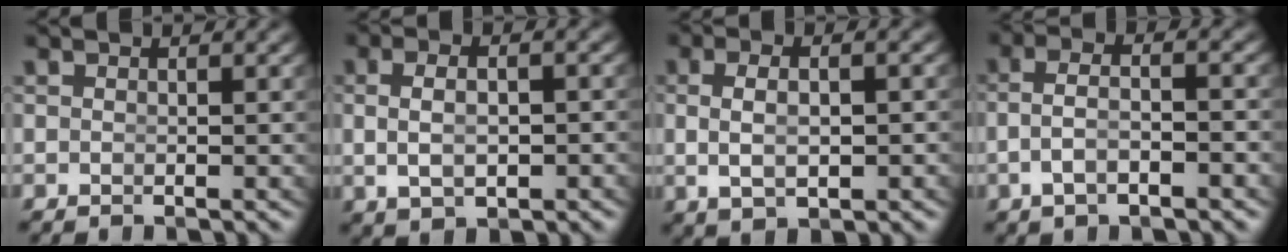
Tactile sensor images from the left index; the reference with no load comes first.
{"total": 3.4, "force": [-0.3, 1.7, 3.0], "torque": [-0.053, -0.005, 0.006]}
{"total": 3.8, "force": [-0.1, 1.7, 3.4], "torque": [-0.062, -0.005, 0.010]}
{"total": 3.3, "force": [-1.3, 1.3, 2.8], "torque": [-0.058, -0.008, -0.019]}